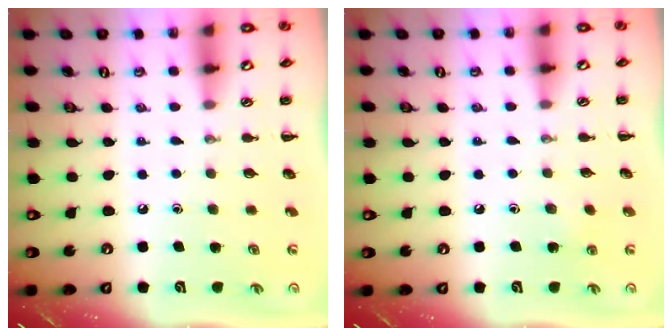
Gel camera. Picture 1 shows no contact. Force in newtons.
{"total": 5.5, "press": 5.2, "slide": 1.6}